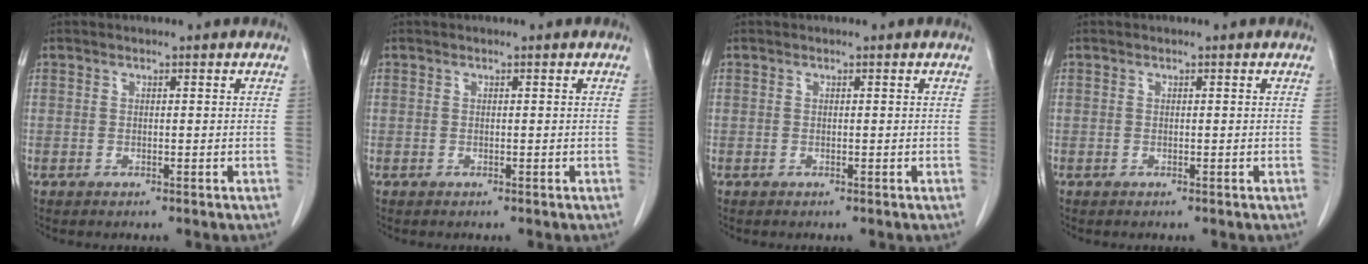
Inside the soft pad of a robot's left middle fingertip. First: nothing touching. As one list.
[{"total": 0.0}, {"total": 0.0}, {"total": 0.0}]